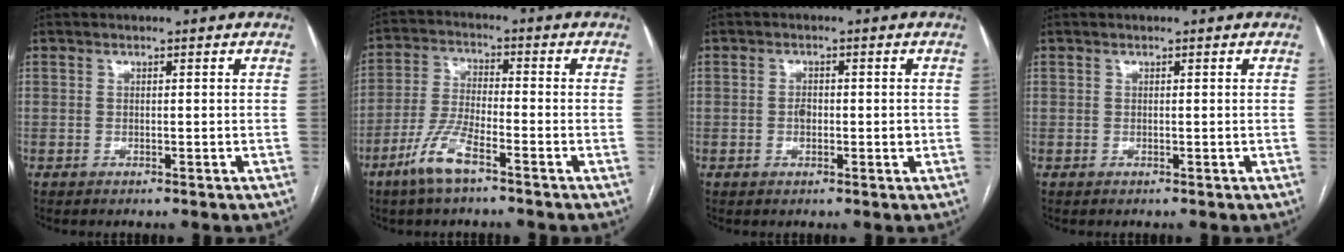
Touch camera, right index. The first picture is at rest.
{"total": 7.4, "force": [-4.7, 1.3, 5.6], "torque": [-0.123, -0.006, -0.096]}
{"total": 2.5, "force": [-0.2, 1.4, 2.1], "torque": [-0.036, 0.001, -0.003]}
{"total": 0.0}